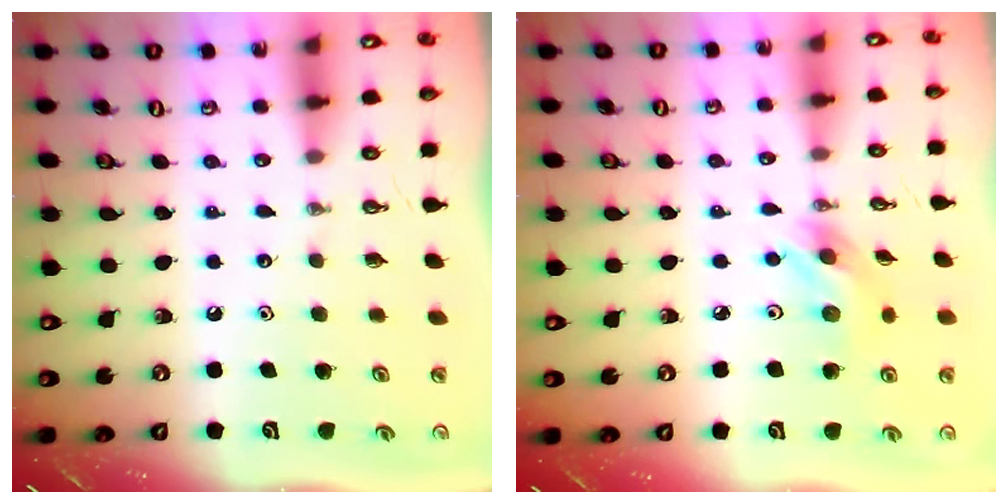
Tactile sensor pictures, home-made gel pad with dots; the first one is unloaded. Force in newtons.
{"total": 8.5, "press": 8.5, "slide": 0.7}